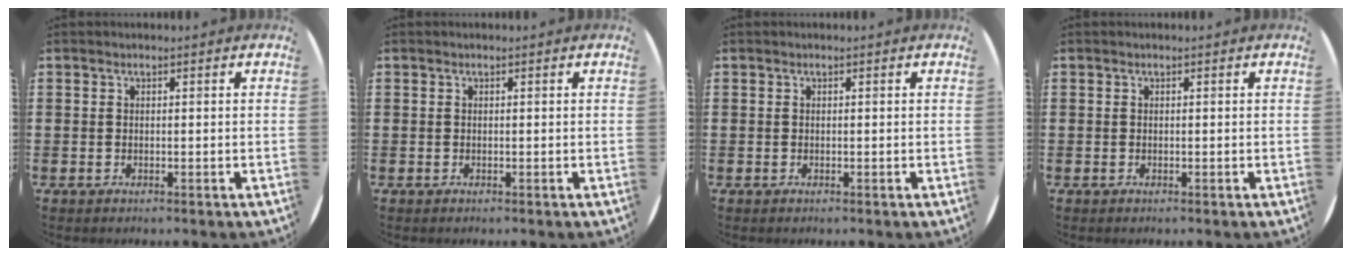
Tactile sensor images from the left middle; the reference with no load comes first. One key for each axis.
{"total": 0.0}
{"total": 0.0}
{"total": 0.0}